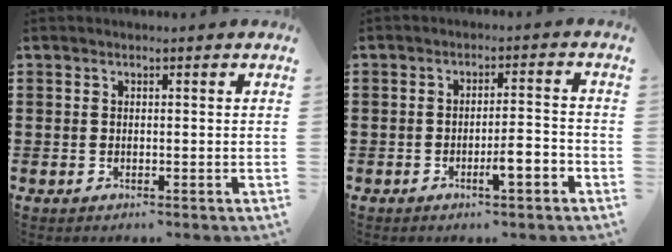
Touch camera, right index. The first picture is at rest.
{"total": 4.5, "force": [-2.3, 0.8, 3.8], "torque": [-0.061, 0.004, -0.042]}